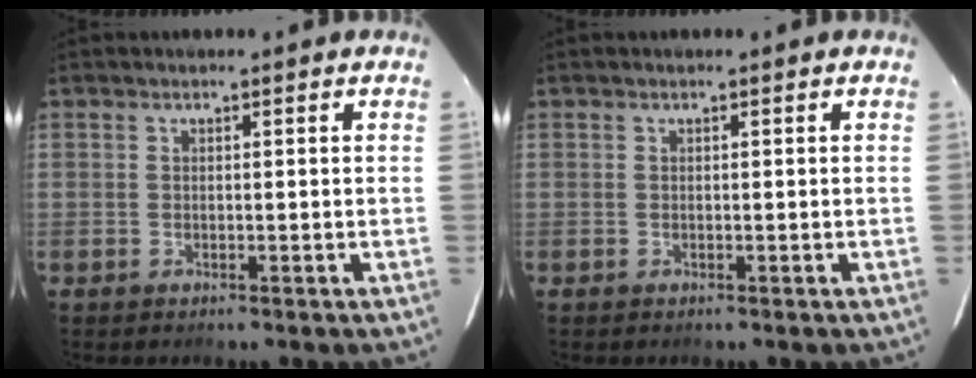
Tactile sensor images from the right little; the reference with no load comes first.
{"total": 0.0}